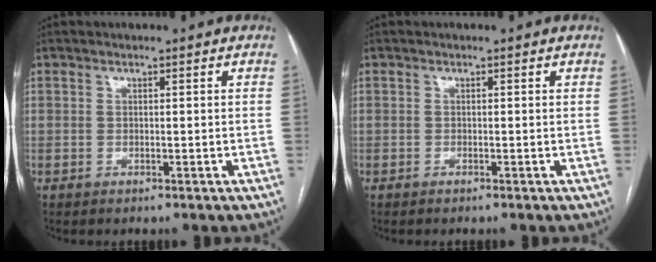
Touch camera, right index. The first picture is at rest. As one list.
[{"total": 0.0}]